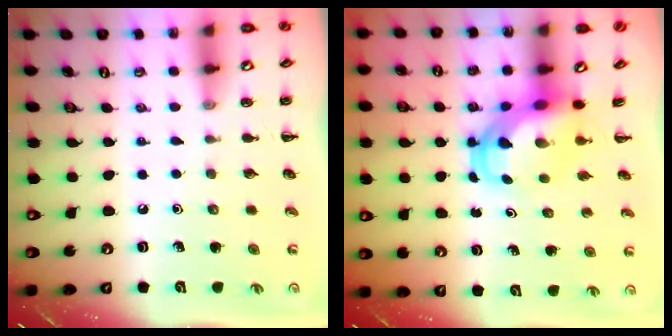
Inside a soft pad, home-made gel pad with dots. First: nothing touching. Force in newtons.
{"total": 5.4, "press": 5.2, "slide": 1.5}